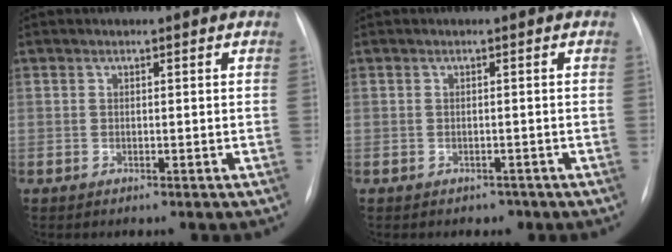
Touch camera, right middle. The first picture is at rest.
{"total": 1.3, "force": [-0.9, 0.9, 0.0], "torque": [0.000, 0.003, -0.012]}